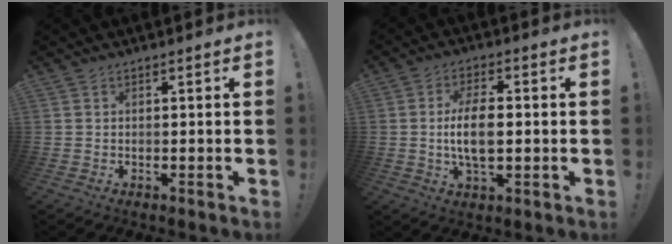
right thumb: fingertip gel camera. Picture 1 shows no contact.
{"total": 9.7, "force": [-0.4, 4.4, 8.6], "torque": [-0.163, -0.001, -0.011]}